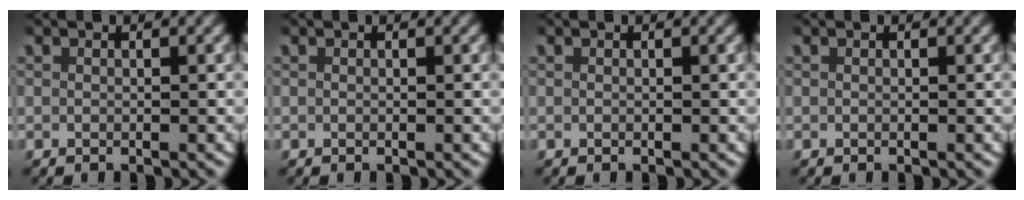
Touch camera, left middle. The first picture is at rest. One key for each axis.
{"total": 0.0}
{"total": 0.0}
{"total": 0.0}